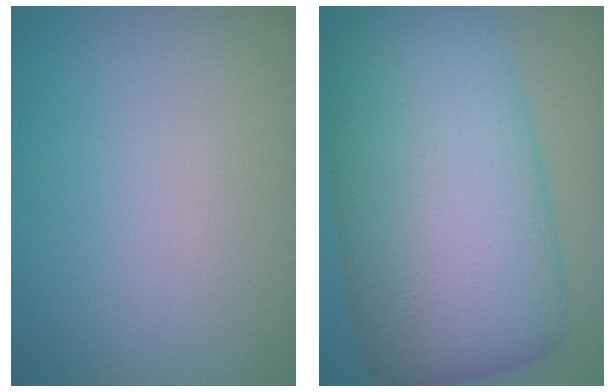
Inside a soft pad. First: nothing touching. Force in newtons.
{"total": 15.1, "press": 15.1, "slide": 0.2}